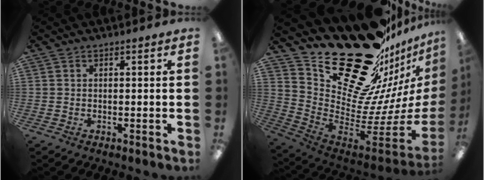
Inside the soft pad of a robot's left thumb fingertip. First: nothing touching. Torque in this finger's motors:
{"motor_torque": [3.70, 1.31, 1.52, -1.25, 0.38]}